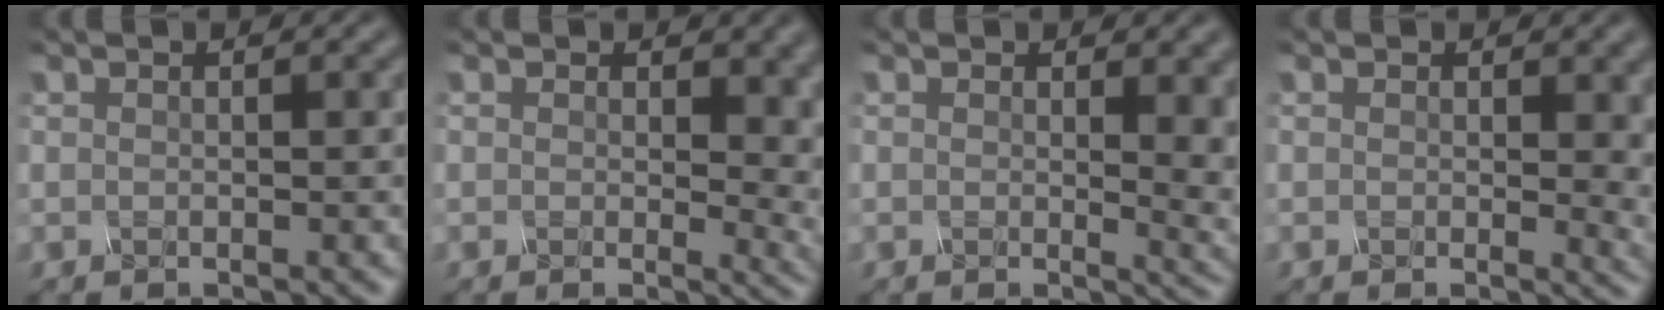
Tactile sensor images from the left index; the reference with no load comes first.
{"total": 5.2, "force": [1.0, 3.2, 4.0], "torque": [-0.033, -0.010, 0.010]}
{"total": 4.8, "force": [0.8, 2.0, 4.3], "torque": [-0.035, -0.006, 0.014]}
{"total": 3.5, "force": [0.6, 1.8, 3.0], "torque": [-0.026, -0.004, 0.005]}